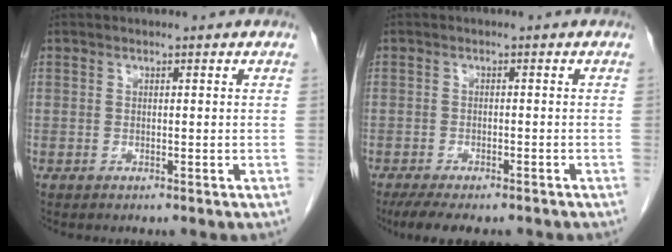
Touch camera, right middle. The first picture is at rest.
{"total": 8.4, "force": [-6.7, 2.4, 4.3], "torque": [-0.059, -0.009, -0.099]}